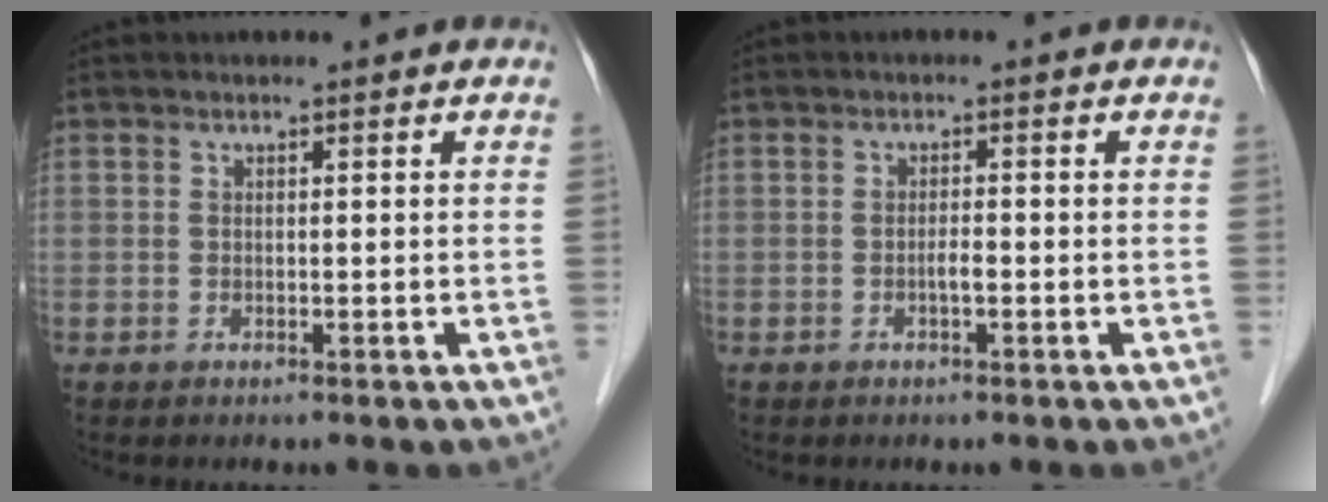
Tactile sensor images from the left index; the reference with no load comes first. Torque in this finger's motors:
{"motor_torque": [0.48, 0.37, 0.04, 0.00]}